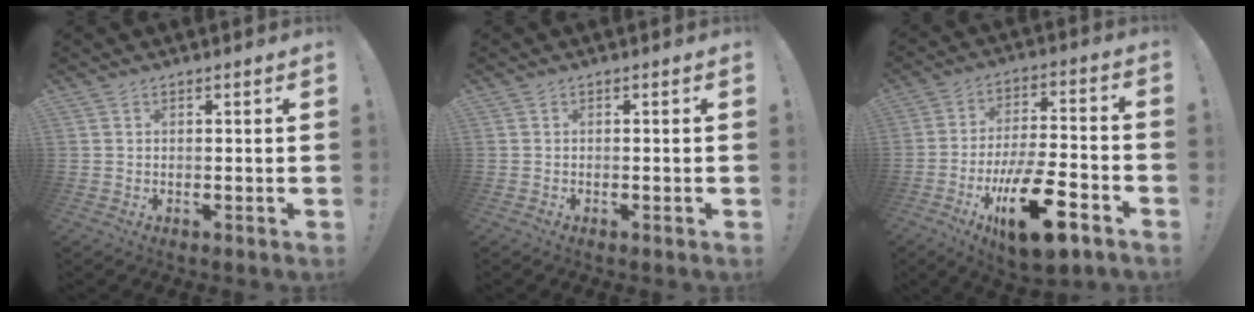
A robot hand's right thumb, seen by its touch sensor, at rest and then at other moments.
{"total": 0.8, "force": [-0.6, 0.1, 0.4], "torque": [-0.010, 0.001, -0.010]}
{"total": 19.6, "force": [-8.9, 7.2, 15.9], "torque": [-0.271, 0.053, -0.136]}